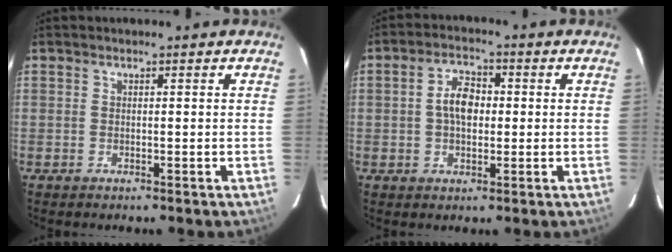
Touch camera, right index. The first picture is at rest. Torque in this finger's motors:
{"motor_torque": [0.68, -0.03, 0.52, 0.09]}